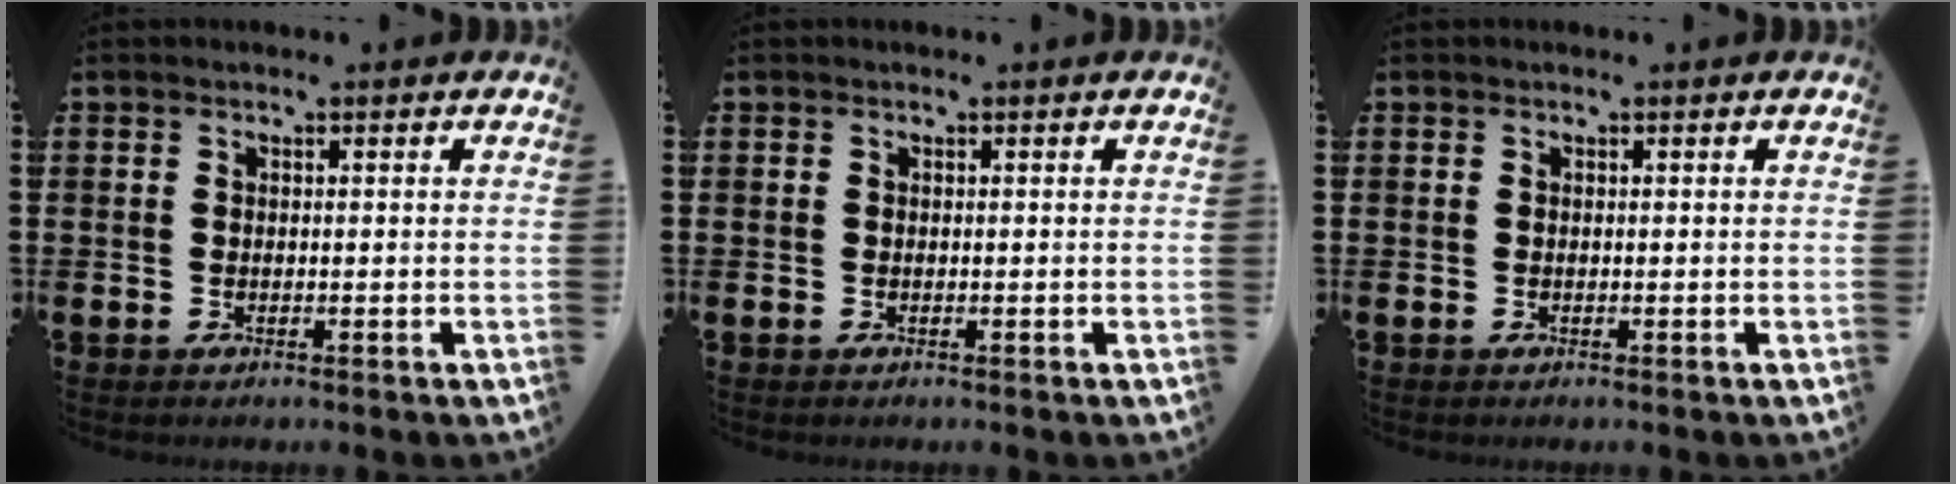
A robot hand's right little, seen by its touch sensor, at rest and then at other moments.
{"total": 0.0}
{"total": 0.0}